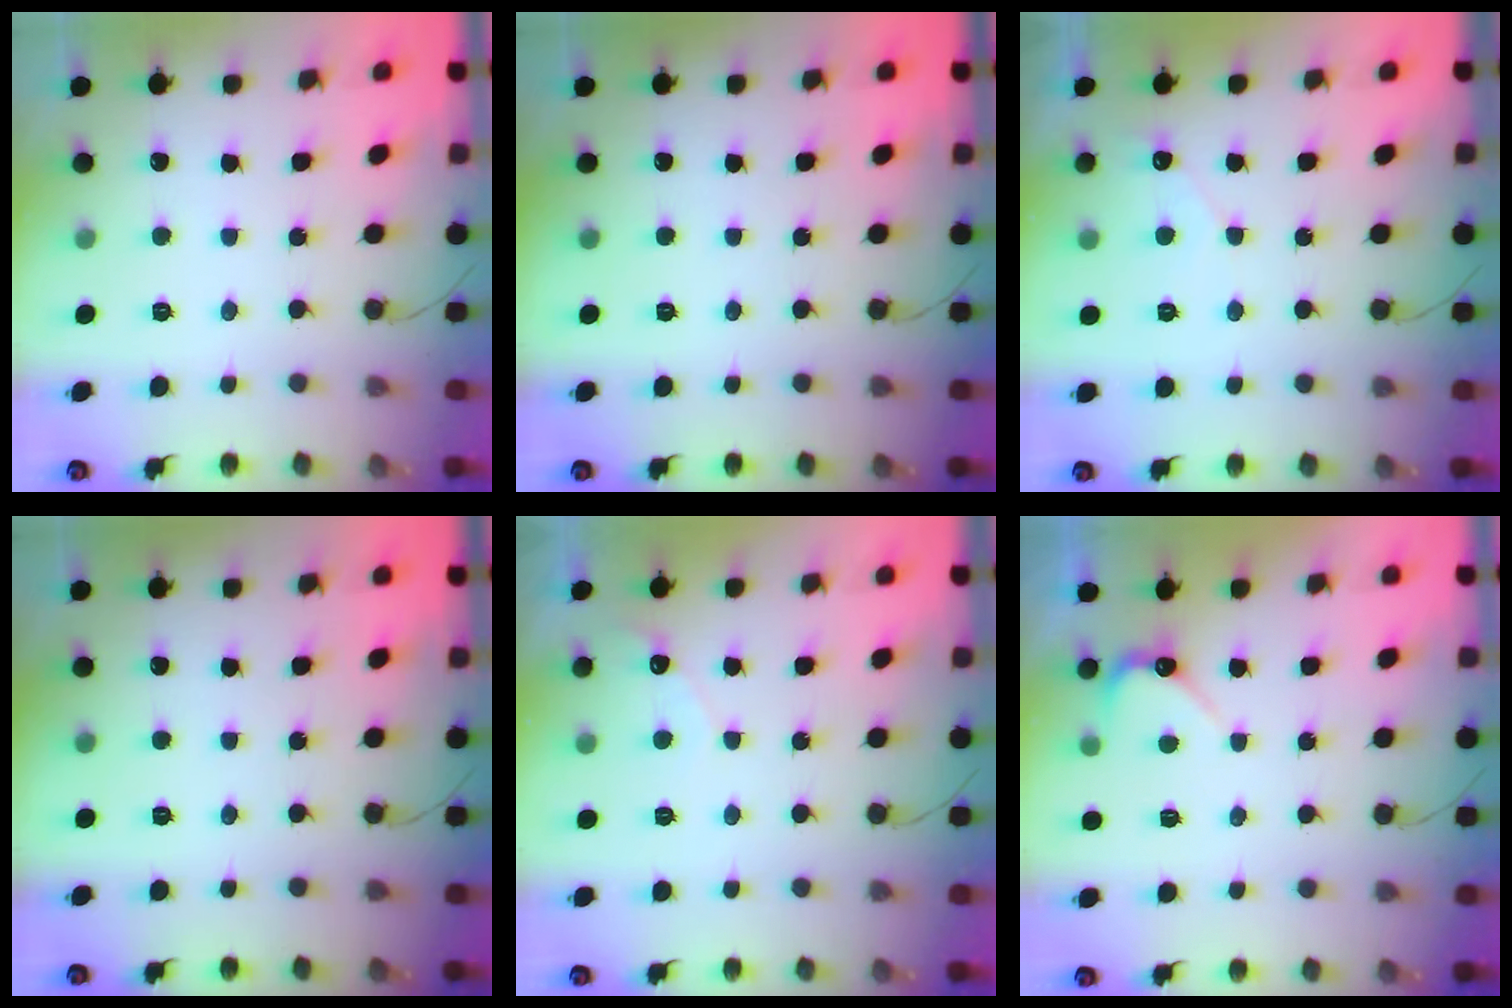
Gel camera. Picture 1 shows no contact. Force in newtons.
{"total": 0.0}
{"total": 2.7, "press": 2.7, "slide": 0.1}
{"total": 0.0}
{"total": 3.2, "press": 3.2, "slide": 0.1}
{"total": 2.9, "press": 2.9, "slide": 0.3}